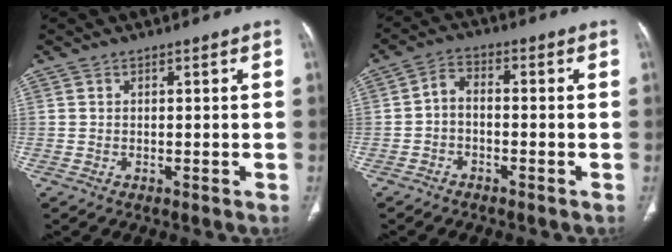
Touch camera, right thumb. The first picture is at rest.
{"total": 3.8, "force": [-1.2, 2.3, 2.8], "torque": [-0.044, 0.025, -0.031]}